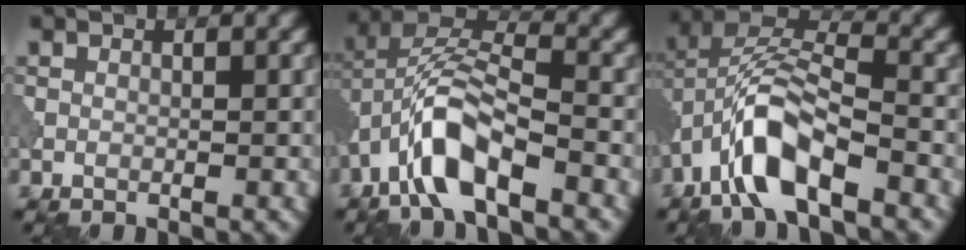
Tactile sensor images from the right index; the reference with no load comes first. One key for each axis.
{"total": 7.2, "fx": -3.7, "fy": 2.5, "fz": 5.6, "tx": -0.107, "ty": 0.014, "tz": -0.076}
{"total": 7.9, "fx": -4.0, "fy": 2.9, "fz": 6.2, "tx": -0.117, "ty": 0.014, "tz": -0.082}